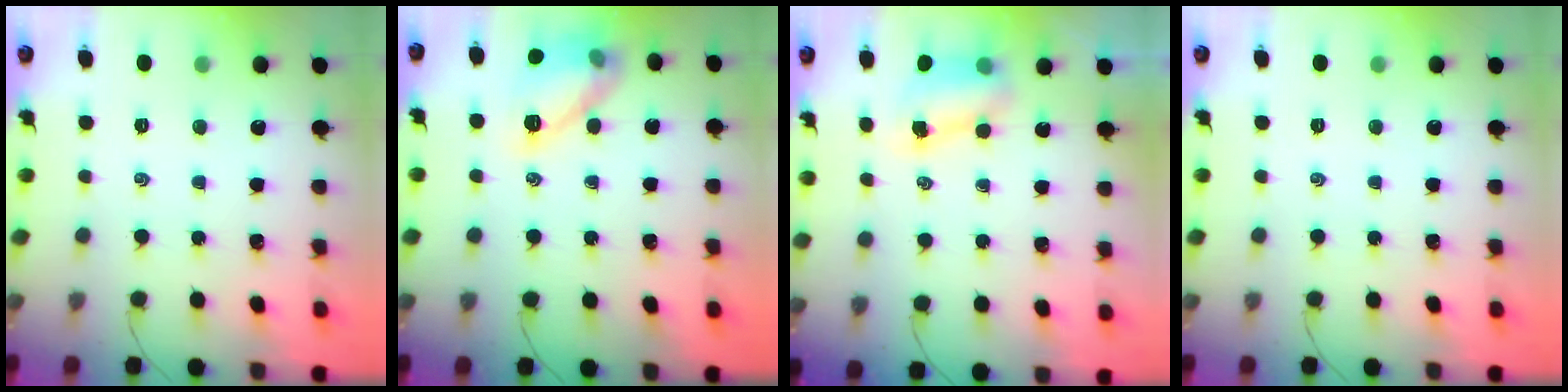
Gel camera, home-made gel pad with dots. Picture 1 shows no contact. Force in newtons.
{"total": 13.0, "press": 13.0, "slide": 0.4}
{"total": 7.2, "press": 7.1, "slide": 1.1}
{"total": 0.0}